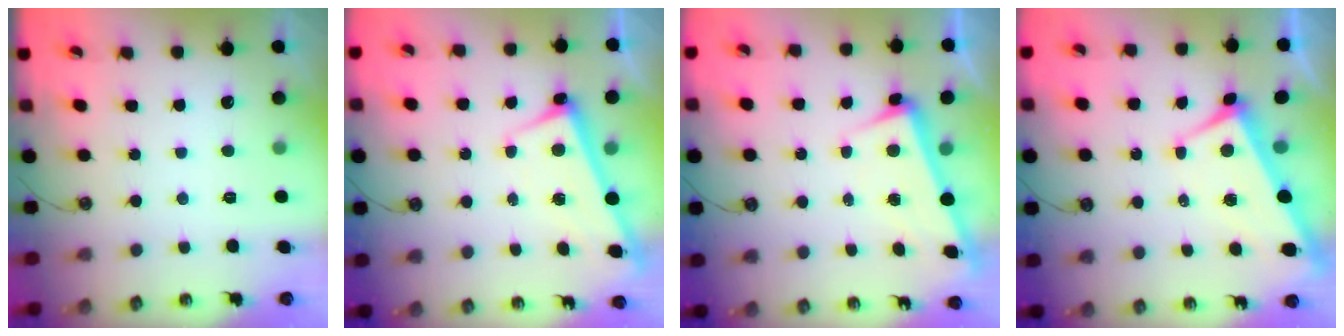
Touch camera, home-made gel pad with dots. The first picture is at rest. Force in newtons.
{"total": 2.8, "press": 2.7, "slide": 0.4}
{"total": 3.3, "press": 3.2, "slide": 1.0}
{"total": 2.2, "press": 1.9, "slide": 1.0}